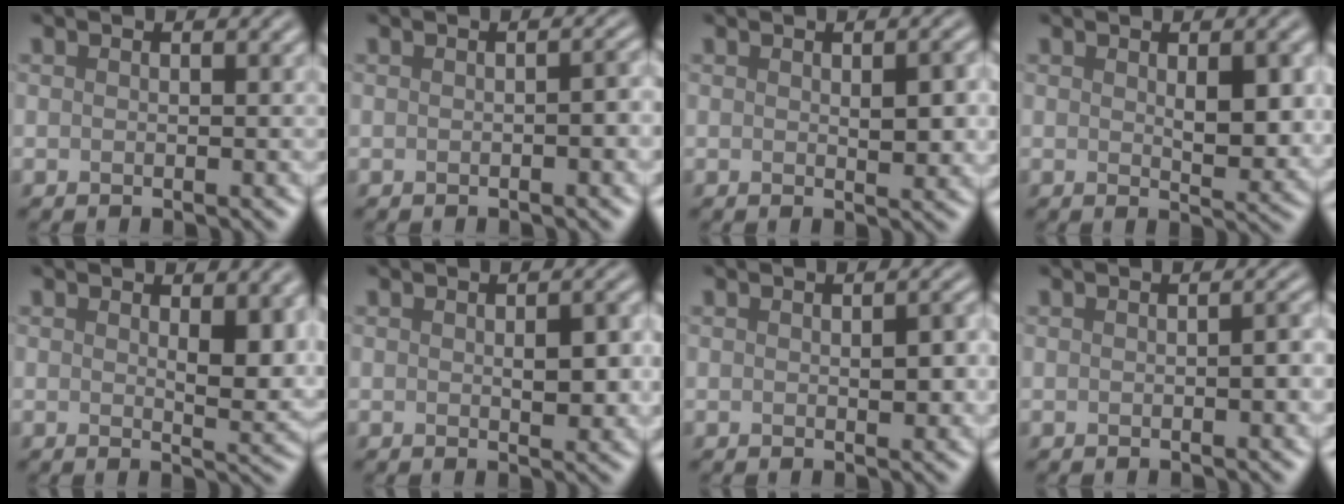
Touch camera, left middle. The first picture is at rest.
{"total": 1.5, "force": [-0.3, 0.3, 1.4], "torque": [-0.019, 0.004, -0.003]}
{"total": 2.9, "force": [0.4, 1.1, 2.7], "torque": [-0.038, -0.003, 0.008]}
{"total": 4.1, "force": [0.7, 1.6, 3.7], "torque": [-0.055, -0.005, 0.017]}
{"total": 3.6, "force": [1.1, 1.3, 3.2], "torque": [-0.044, -0.007, 0.021]}
{"total": 3.2, "force": [0.1, 1.4, 2.9], "torque": [-0.041, -0.002, 0.004]}
{"total": 2.2, "force": [0.0, 0.9, 2.0], "torque": [-0.027, -0.002, 0.002]}
{"total": 1.7, "force": [-0.2, 0.4, 1.6], "torque": [-0.022, 0.002, -0.001]}